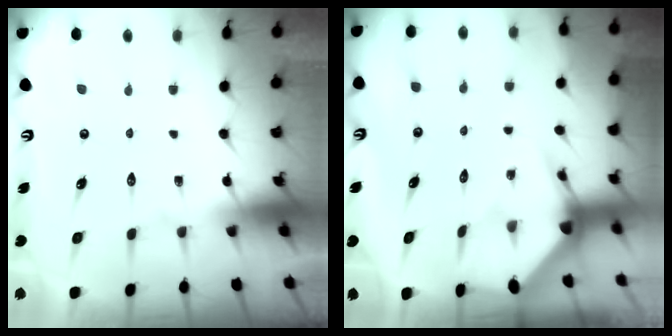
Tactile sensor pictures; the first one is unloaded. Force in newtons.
{"total": 2.8, "press": 2.8, "slide": 0.3}